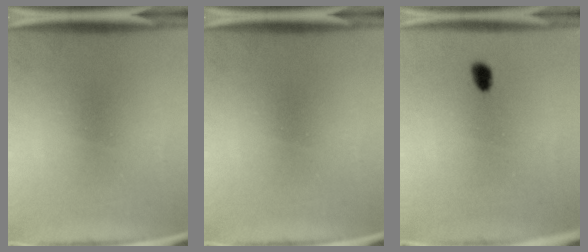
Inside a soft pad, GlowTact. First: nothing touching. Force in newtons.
{"total": 0.0}
{"total": 2.2}